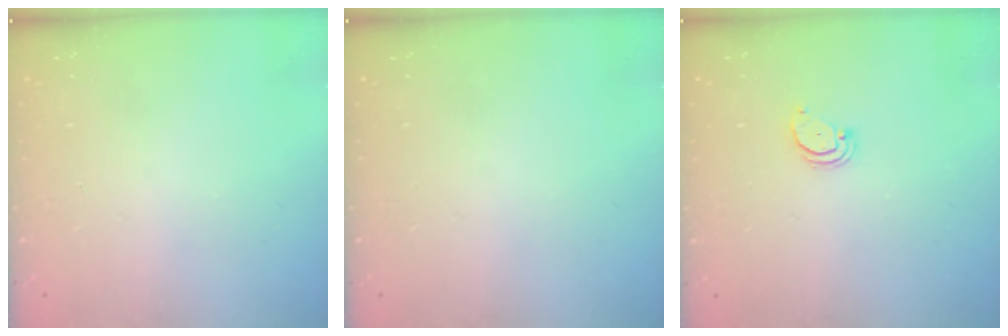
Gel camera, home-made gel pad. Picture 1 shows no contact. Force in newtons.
{"total": 0.0}
{"total": 2.0, "press": 2.0, "slide": 0.2}